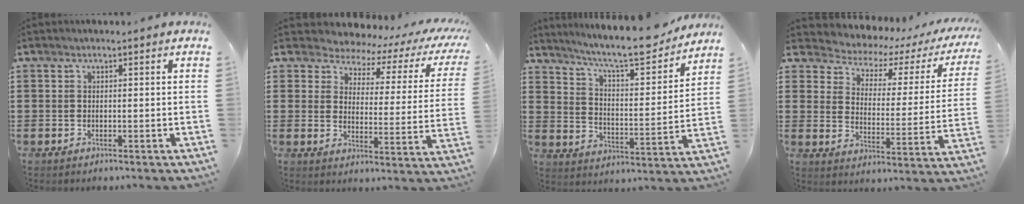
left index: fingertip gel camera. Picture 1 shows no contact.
{"total": 4.0, "force": [3.4, 1.7, 1.1], "torque": [-0.040, -0.026, 0.050]}
{"total": 9.9, "force": [8.8, 0.7, 4.4], "torque": [-0.094, -0.060, 0.144]}
{"total": 3.1, "force": [2.5, 1.6, 0.9], "torque": [-0.040, -0.025, 0.032]}